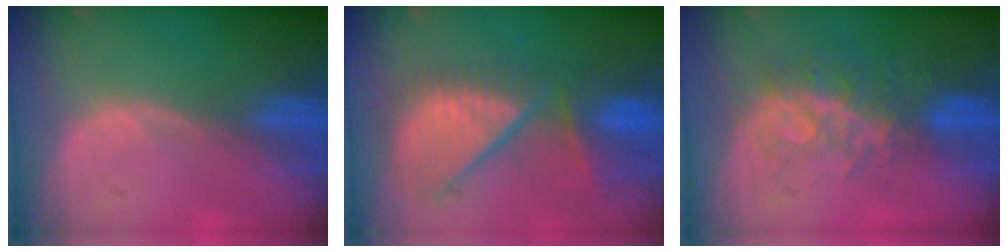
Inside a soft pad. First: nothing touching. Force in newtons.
{"total": 10.6, "press": 9.9, "slide": 4.0}
{"total": 8.4, "press": 6.9, "slide": 4.8}